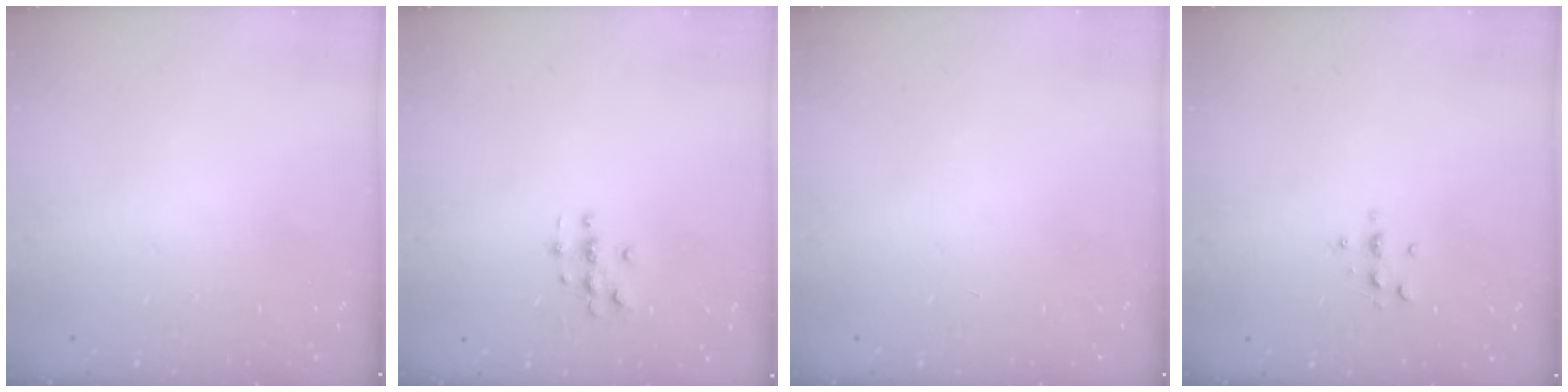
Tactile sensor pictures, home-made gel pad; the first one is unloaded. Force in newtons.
{"total": 3.2, "press": 3.2, "slide": 0.2}
{"total": 0.0}
{"total": 3.1, "press": 3.1, "slide": 0.5}